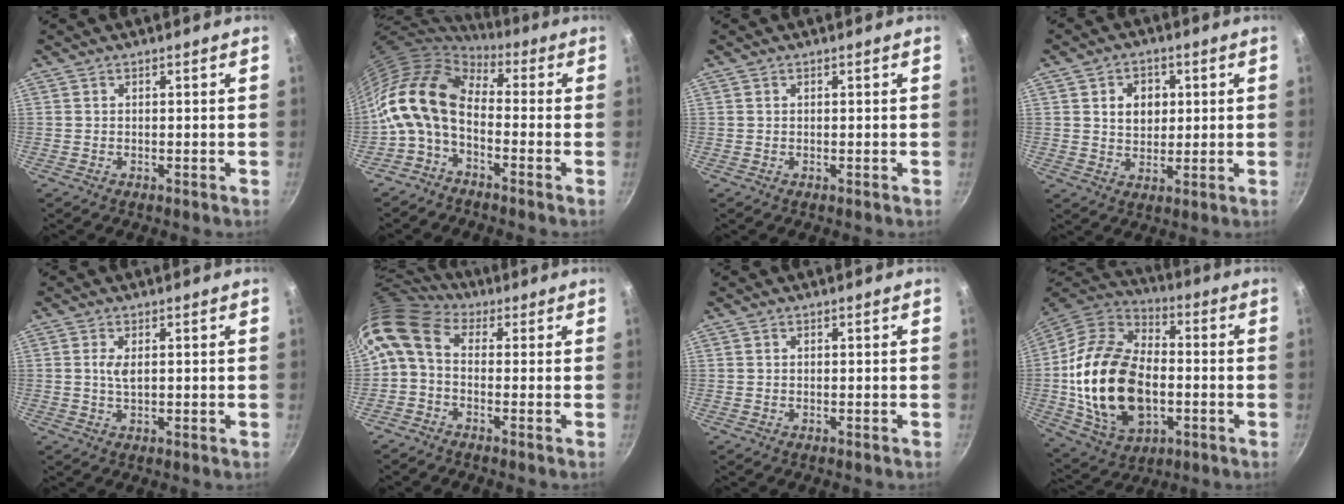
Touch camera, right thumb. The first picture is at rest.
{"total": 13.5, "force": [-1.9, 8.4, 10.4], "torque": [-0.190, 0.029, -0.057]}
{"total": 0.0}
{"total": 6.7, "force": [1.6, 5.2, 3.8], "torque": [-0.036, -0.003, 0.027]}
{"total": 2.9, "force": [0.5, 1.3, 2.5], "torque": [-0.042, -0.001, 0.010]}
{"total": 8.5, "force": [0.9, 5.9, 6.1], "torque": [-0.118, 0.027, -0.002]}
{"total": 0.5, "force": [0.3, 0.4, 0.2], "torque": [-0.003, 0.003, 0.004]}
{"total": 24.9, "force": [-2.7, 16.2, 18.8], "torque": [-0.336, 0.022, -0.043]}